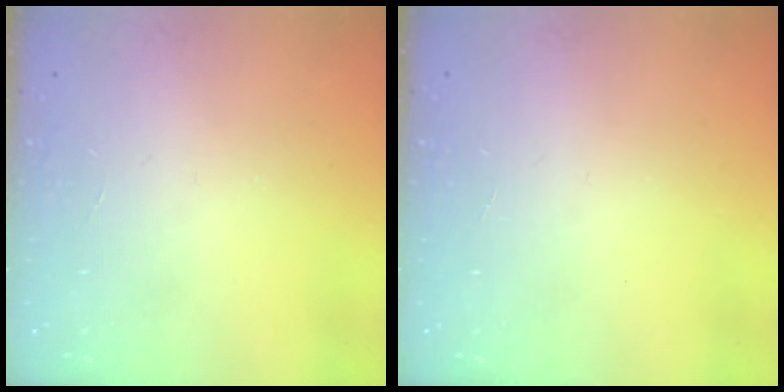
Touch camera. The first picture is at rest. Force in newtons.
{"total": 0.0}